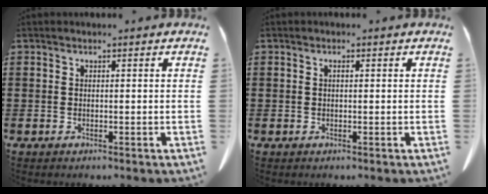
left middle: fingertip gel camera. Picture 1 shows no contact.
{"total": 0.7, "force": [0.1, 0.2, 0.6], "torque": [-0.014, -0.002, 0.003]}